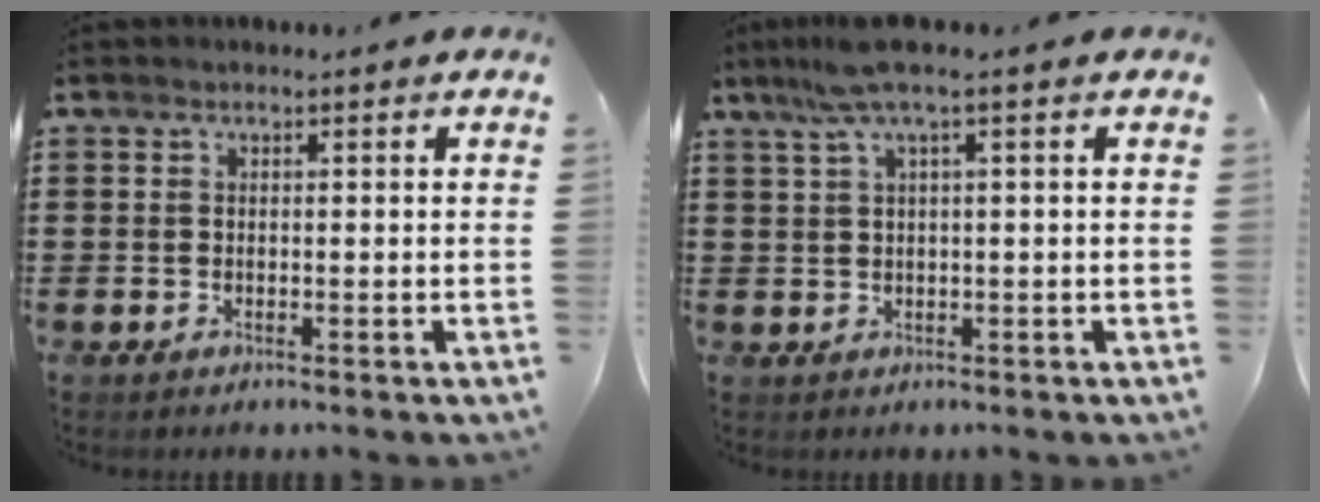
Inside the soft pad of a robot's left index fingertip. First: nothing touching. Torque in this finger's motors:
{"motor_torque": [1.24, -0.90, 0.60, 0.11]}